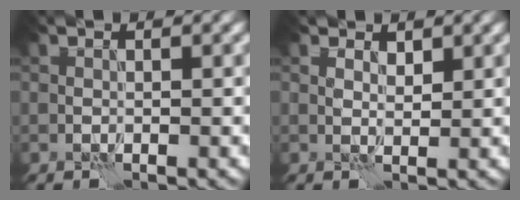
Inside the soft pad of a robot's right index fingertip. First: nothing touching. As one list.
[{"total": 1.9, "force": [1.4, 1.0, 0.8], "torque": [-0.012, -0.009, 0.022]}]